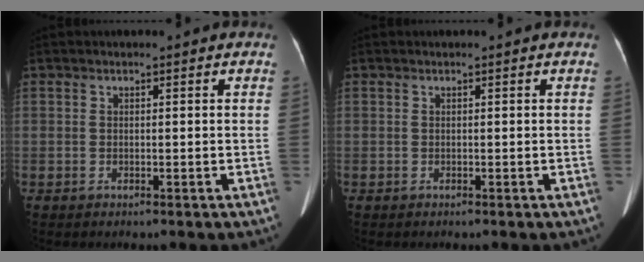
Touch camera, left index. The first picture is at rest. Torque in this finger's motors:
{"motor_torque": [-0.28, 0.01, 0.02, 0.02]}